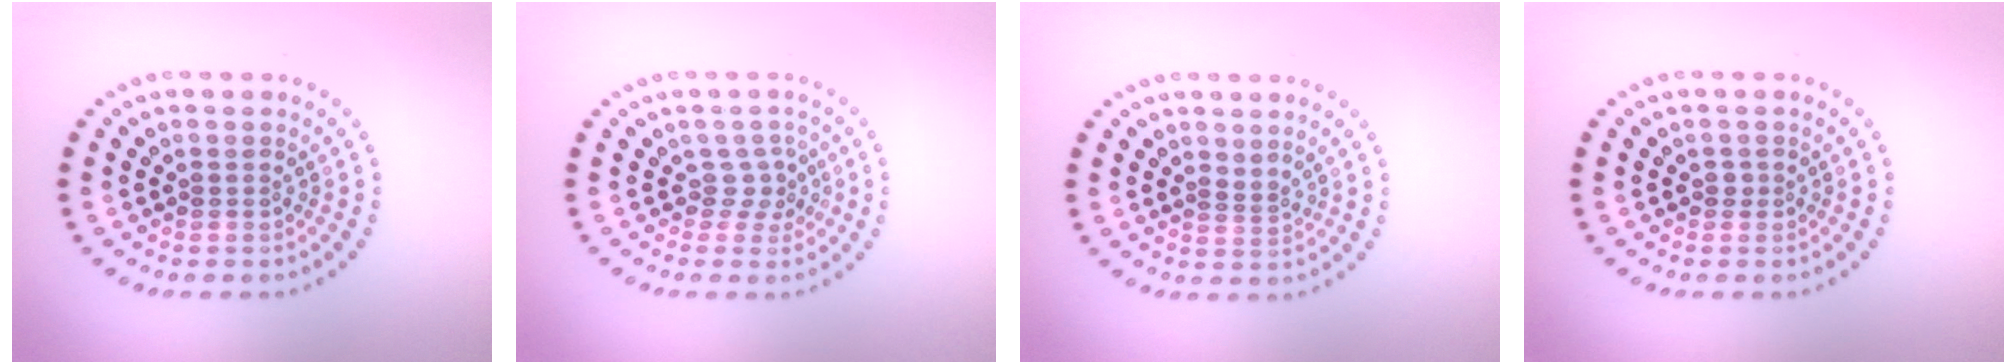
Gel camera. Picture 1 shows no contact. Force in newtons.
{"total": 1.8, "press": 1.3, "slide": 1.3}
{"total": 0.9, "press": 0.3, "slide": 0.8}
{"total": 0.7, "press": 0.4, "slide": 0.5}